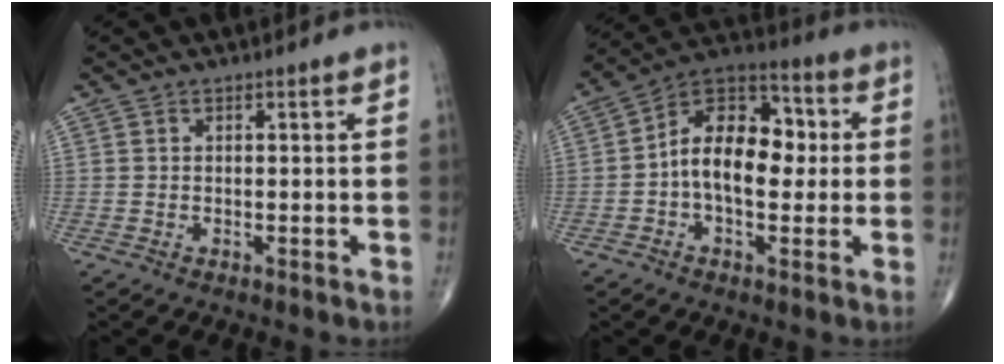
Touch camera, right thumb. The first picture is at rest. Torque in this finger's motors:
{"motor_torque": [0.10, 0.33, 0.36, 0.03, 0.16]}